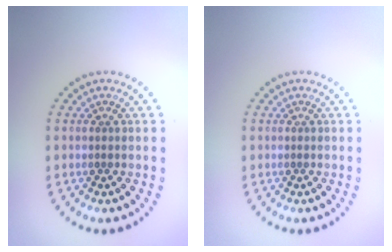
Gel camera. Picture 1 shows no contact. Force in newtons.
{"total": 0.0}